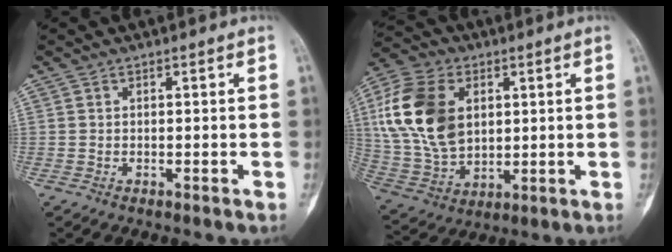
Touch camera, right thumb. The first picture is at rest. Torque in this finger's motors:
{"motor_torque": [1.27, 1.39, 1.07, -0.56, 0.69]}